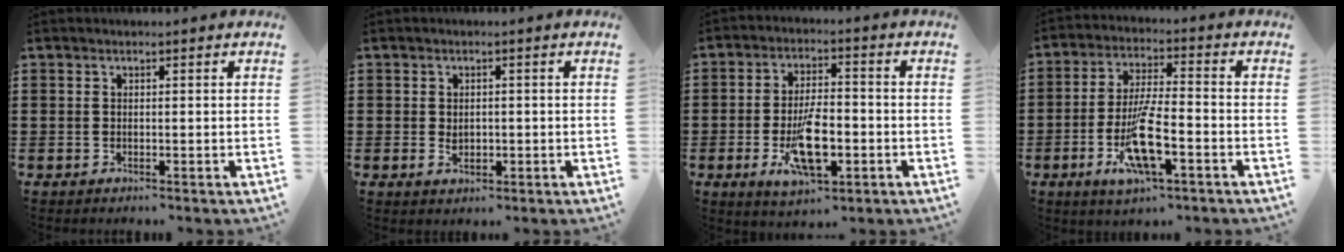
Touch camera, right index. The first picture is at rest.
{"total": 1.7, "force": [0.0, 1.4, 1.0], "torque": [-0.022, 0.008, -0.002]}
{"total": 9.4, "force": [-2.8, 3.9, 8.2], "torque": [-0.157, -0.003, -0.044]}
{"total": 9.5, "force": [-3.6, 2.4, 8.5], "torque": [-0.175, -0.007, -0.066]}